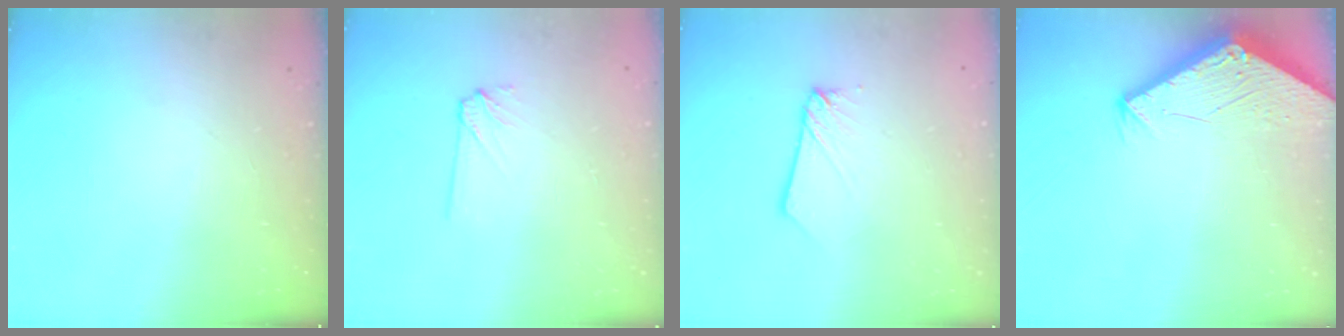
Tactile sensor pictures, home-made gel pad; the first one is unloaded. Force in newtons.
{"total": 4.2, "press": 4.2, "slide": 0.5}
{"total": 2.6, "press": 2.6, "slide": 0.2}
{"total": 2.8, "press": 2.8, "slide": 0.1}